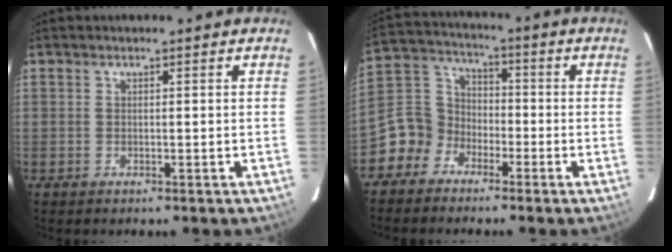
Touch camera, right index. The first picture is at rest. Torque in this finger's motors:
{"motor_torque": [0.03, -0.06, -0.43, -0.22]}